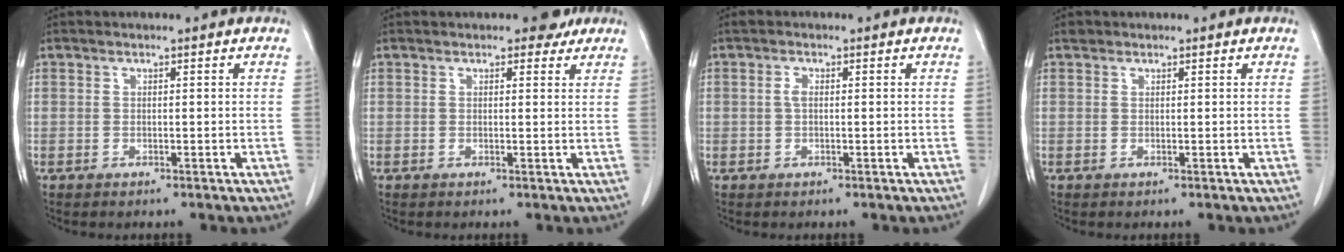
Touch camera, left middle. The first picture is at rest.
{"total": 2.6, "force": [2.2, 1.0, 1.0], "torque": [-0.011, 0.001, 0.020]}
{"total": 1.0, "force": [0.1, 0.5, 0.8], "torque": [-0.019, 0.001, 0.001]}
{"total": 0.7, "force": [0.6, 0.3, 0.1], "torque": [-0.007, 0.004, 0.009]}